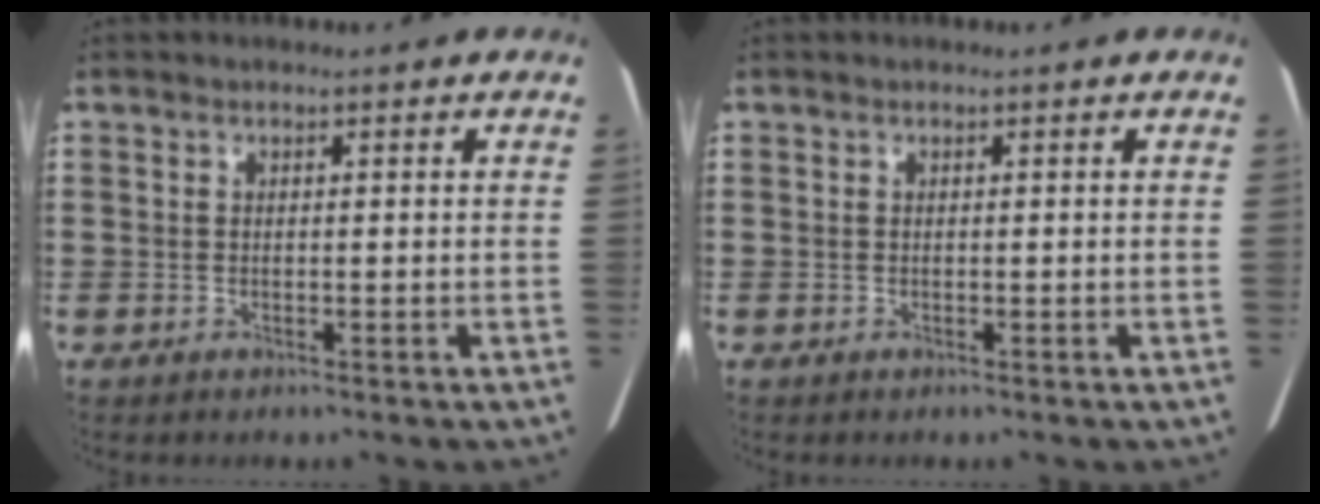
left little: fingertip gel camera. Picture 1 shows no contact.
{"total": 0.0}